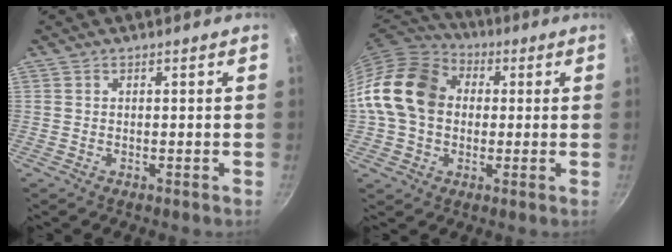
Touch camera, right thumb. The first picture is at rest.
{"total": 16.6, "force": [1.5, 13.0, 10.2], "torque": [-0.164, 0.030, 0.013]}